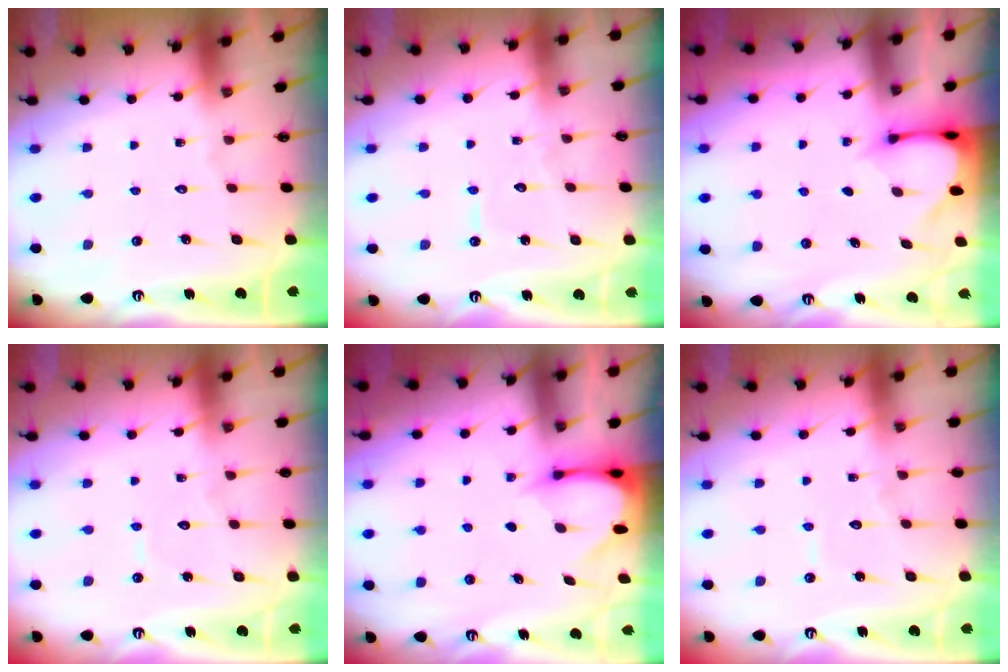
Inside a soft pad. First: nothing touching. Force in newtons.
{"total": 4.4, "press": 4.4, "slide": 0.2}
{"total": 3.5, "press": 3.4, "slide": 0.3}
{"total": 4.5, "press": 4.4, "slide": 0.4}
{"total": 3.4, "press": 3.4, "slide": 0.3}
{"total": 5.1, "press": 5.1, "slide": 0.3}